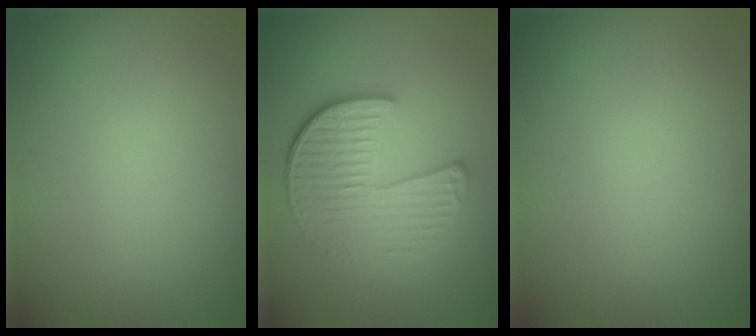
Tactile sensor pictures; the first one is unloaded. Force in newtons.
{"total": 5.3, "press": 4.0, "slide": 3.5}
{"total": 0.0}